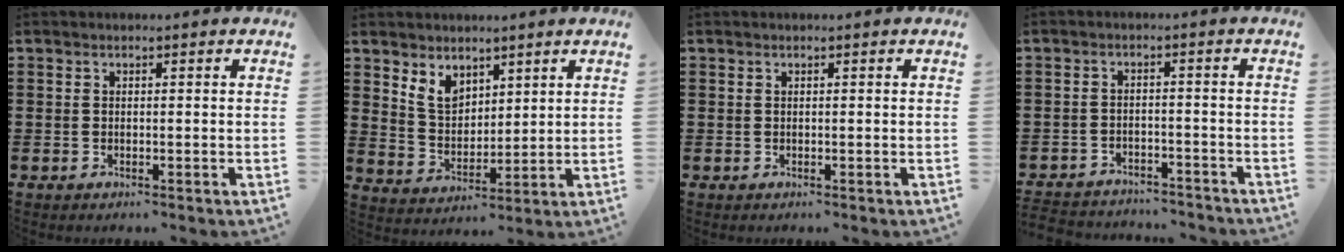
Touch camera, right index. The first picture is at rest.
{"total": 5.1, "force": [3.7, 3.0, 1.5], "torque": [-0.046, -0.001, 0.071]}
{"total": 0.0}
{"total": 3.0, "force": [-2.9, 0.4, -0.1], "torque": [-0.006, 0.001, -0.064]}